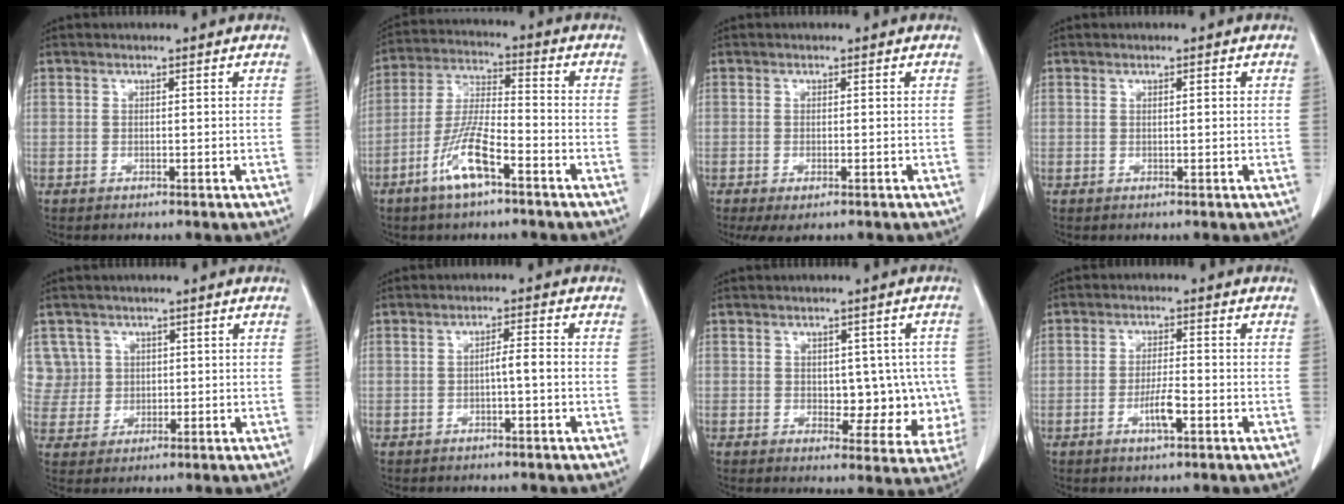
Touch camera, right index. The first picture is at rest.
{"total": 9.6, "force": [-5.2, 1.9, 7.9], "torque": [-0.167, -0.004, -0.100]}
{"total": 3.1, "force": [-1.9, 1.0, 2.2], "torque": [-0.037, -0.008, -0.026]}
{"total": 0.7, "force": [0.2, 0.1, 0.7], "torque": [-0.013, 0.002, 0.003]}
{"total": 6.0, "force": [2.4, 5.5, -0.4], "torque": [0.015, 0.014, 0.055]}
{"total": 2.5, "force": [-0.6, 0.1, 2.4], "torque": [-0.036, 0.004, -0.012]}
{"total": 7.6, "force": [0.0, 4.8, 5.9], "torque": [-0.045, 0.013, 0.010]}
{"total": 4.0, "force": [-1.6, 0.7, 3.6], "torque": [-0.069, -0.001, -0.028]}